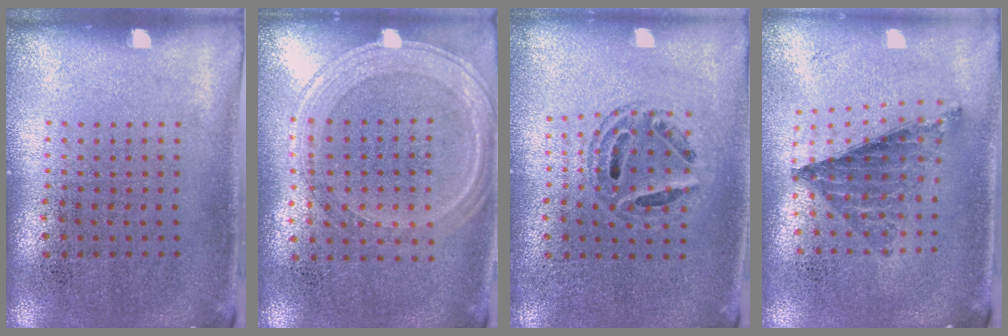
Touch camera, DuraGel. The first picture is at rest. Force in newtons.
{"total": 1.3, "press": 1.2, "slide": 0.4}
{"total": 0.7, "press": 0.6, "slide": 0.2}
{"total": 0.8, "press": 0.8, "slide": 0.1}